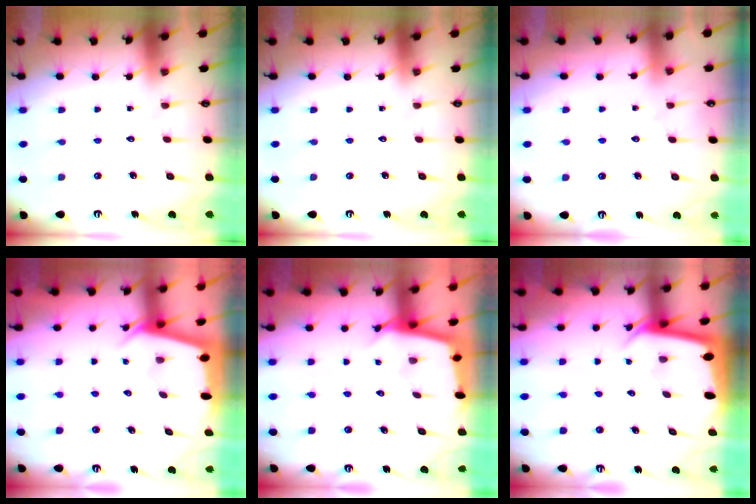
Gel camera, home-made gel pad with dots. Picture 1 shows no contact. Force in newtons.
{"total": 0.0}
{"total": 2.9, "press": 2.8, "slide": 0.5}
{"total": 2.4, "press": 2.4, "slide": 0.2}
{"total": 2.7, "press": 2.7, "slide": 0.2}
{"total": 2.7, "press": 2.7, "slide": 0.1}